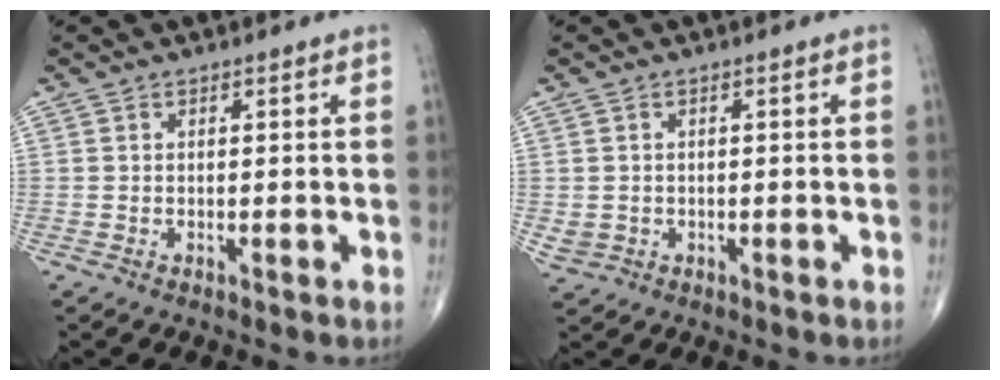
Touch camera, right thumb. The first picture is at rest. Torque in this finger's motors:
{"motor_torque": [1.79, 1.69, -0.03, -0.14, 0.02]}